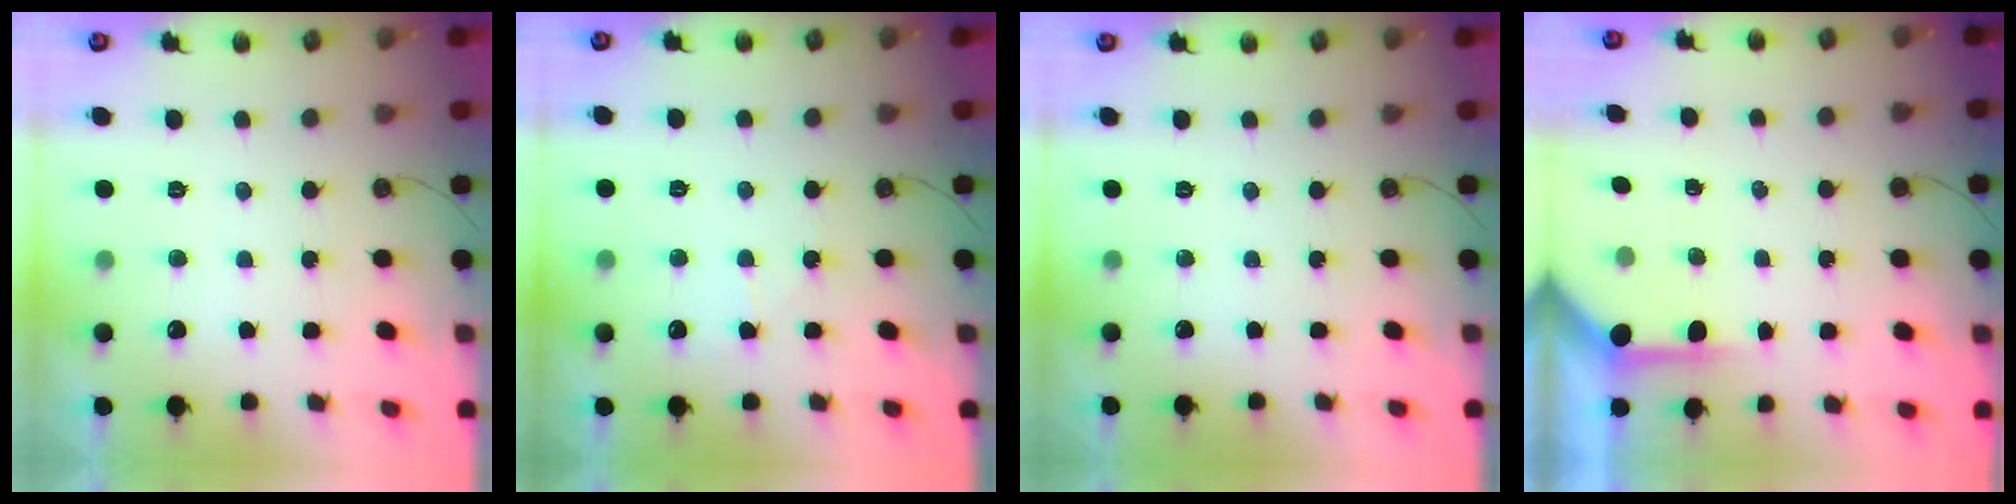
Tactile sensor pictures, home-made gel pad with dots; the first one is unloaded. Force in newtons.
{"total": 4.4, "press": 4.4, "slide": 0.7}
{"total": 0.0}
{"total": 4.0, "press": 3.9, "slide": 0.5}